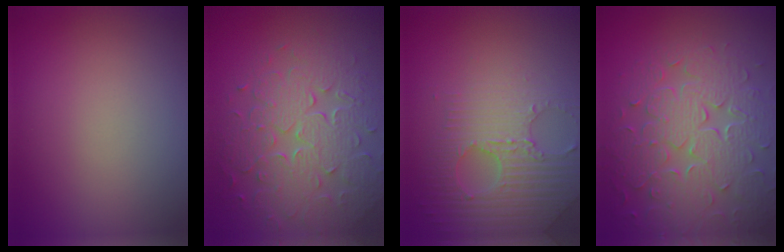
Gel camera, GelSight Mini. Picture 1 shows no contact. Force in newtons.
{"total": 8.1, "press": 5.8, "slide": 5.7}
{"total": 5.4, "press": 4.6, "slide": 2.9}
{"total": 8.7, "press": 6.3, "slide": 6.0}